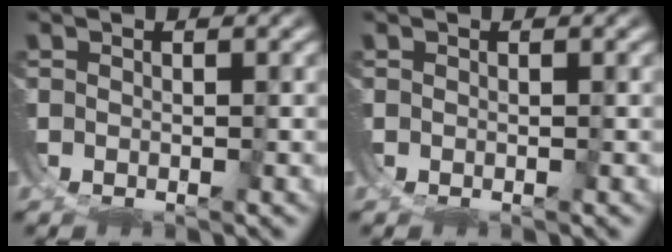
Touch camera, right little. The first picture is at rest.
{"total": 0.0}